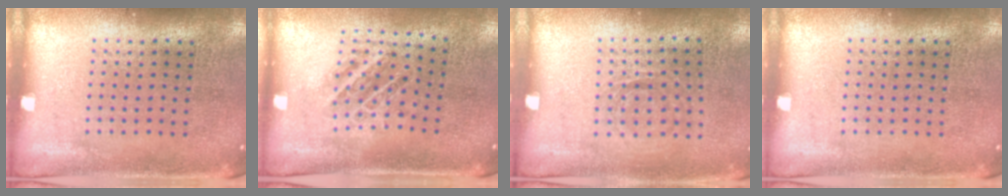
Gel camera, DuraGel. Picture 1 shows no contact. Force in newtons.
{"total": 1.1, "press": 1.1, "slide": 0.2}
{"total": 0.9, "press": 0.8, "slide": 0.4}
{"total": 0.0}